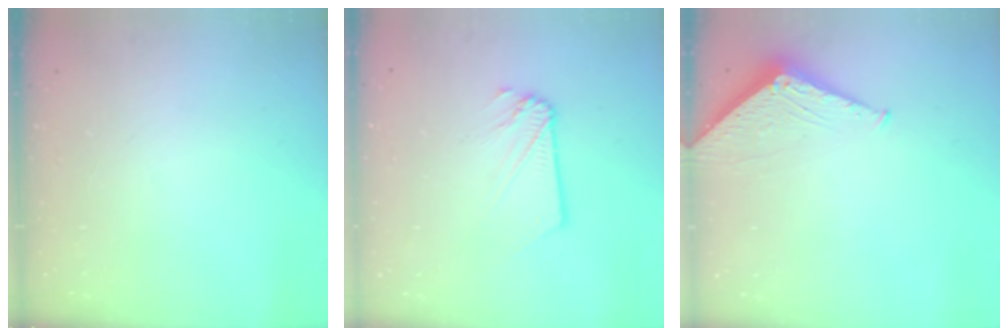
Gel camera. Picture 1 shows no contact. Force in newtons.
{"total": 2.5, "press": 2.5, "slide": 0.1}
{"total": 3.8, "press": 3.8, "slide": 0.5}